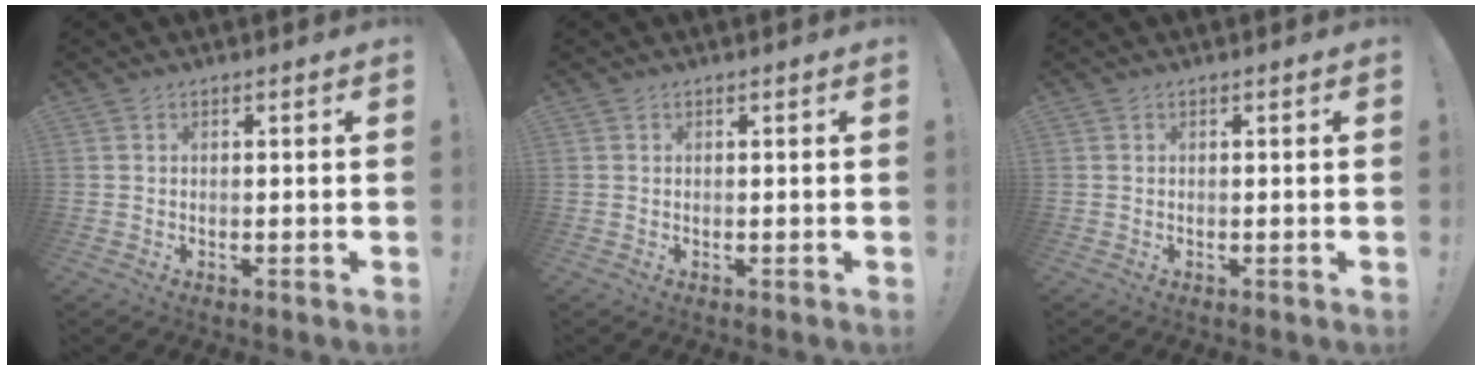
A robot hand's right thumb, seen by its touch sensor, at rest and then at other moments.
{"total": 0.0}
{"total": 0.0}